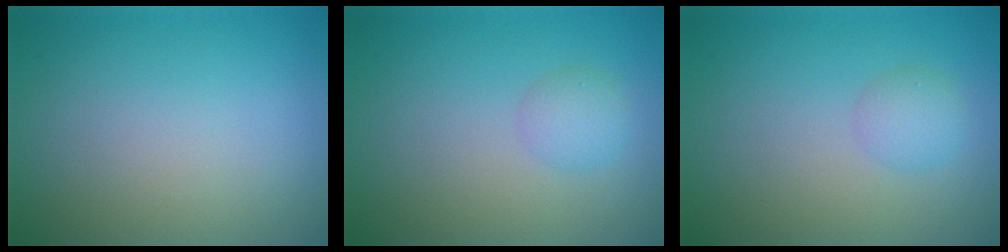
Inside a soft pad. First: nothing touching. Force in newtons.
{"total": 1.6, "press": 1.6, "slide": 0.1}
{"total": 1.6, "press": 1.6, "slide": 0.1}